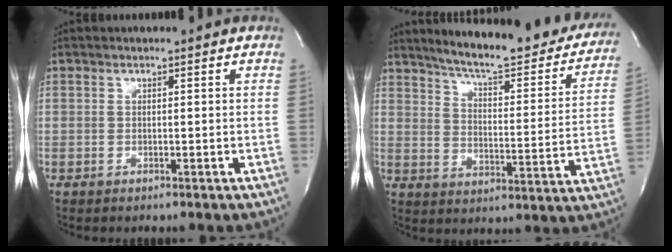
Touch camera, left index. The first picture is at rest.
{"total": 25.5, "force": [22.0, 4.4, 12.0], "torque": [-0.165, -0.061, 0.274]}